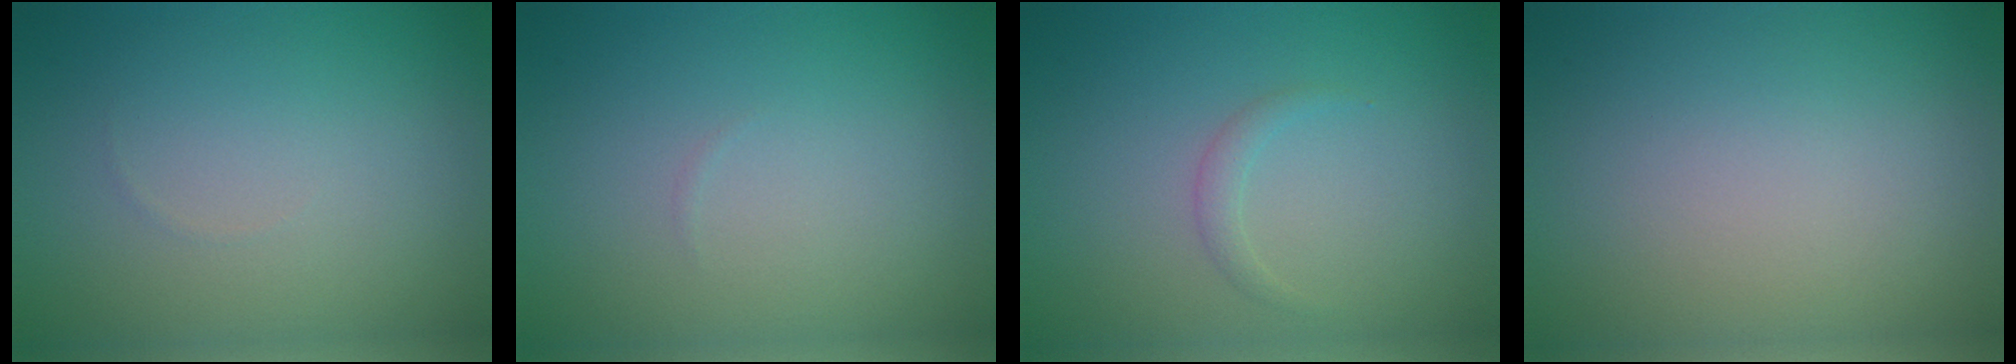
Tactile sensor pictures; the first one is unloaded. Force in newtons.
{"total": 0.0}
{"total": 1.0, "press": 1.0, "slide": 0.2}
{"total": 0.0}